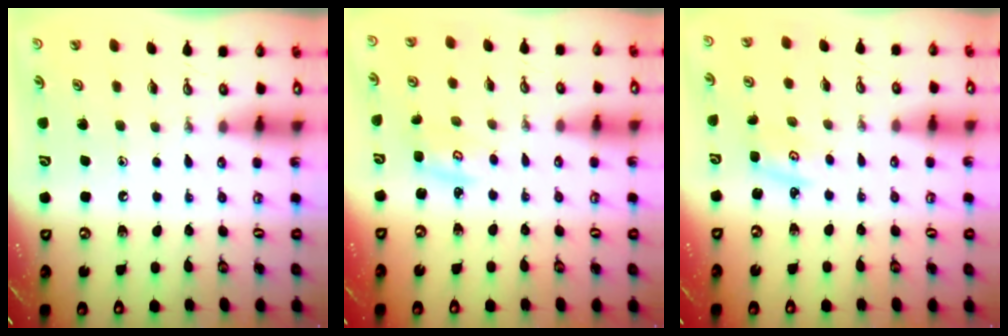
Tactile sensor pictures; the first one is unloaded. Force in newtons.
{"total": 2.9, "press": 2.9, "slide": 0.3}
{"total": 3.0, "press": 2.9, "slide": 0.4}